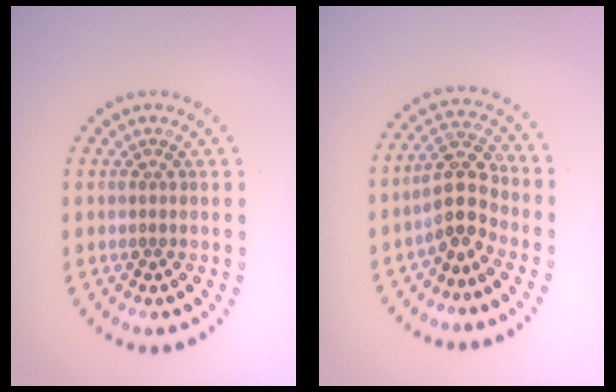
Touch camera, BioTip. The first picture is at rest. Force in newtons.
{"total": 3.8, "press": 3.4, "slide": 1.7}